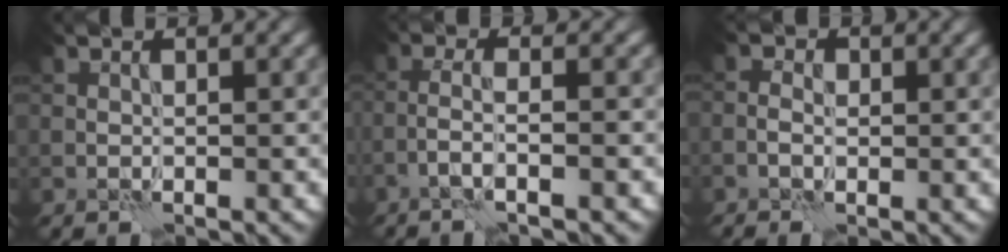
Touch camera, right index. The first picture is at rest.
{"total": 3.1, "force": [-1.6, 0.5, 2.6], "torque": [-0.049, 0.008, -0.039]}
{"total": 2.5, "force": [-0.4, 1.9, 1.7], "torque": [-0.011, 0.011, -0.016]}